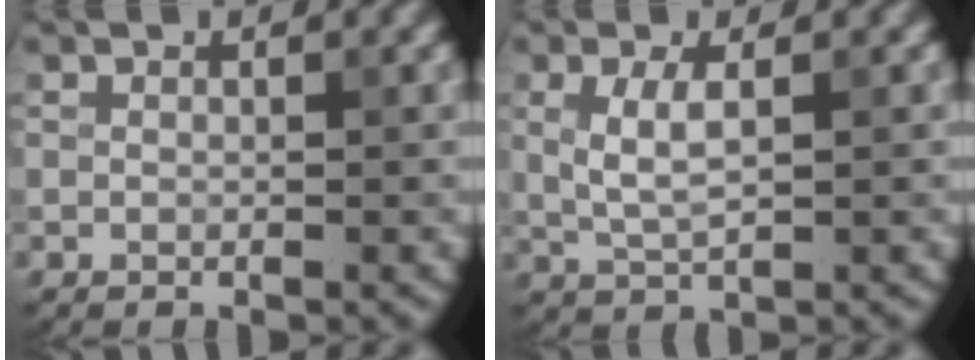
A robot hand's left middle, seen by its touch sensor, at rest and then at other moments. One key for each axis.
{"total": 2.7, "fx": 0.5, "fy": 0.9, "fz": 2.5, "tx": -0.058, "ty": 0.000, "tz": 0.011}